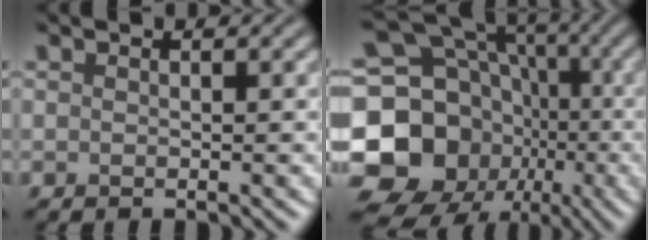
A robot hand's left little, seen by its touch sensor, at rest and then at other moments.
{"total": 18.1, "force": [-5.0, 15.5, 7.8], "torque": [-0.166, 0.000, -0.107]}